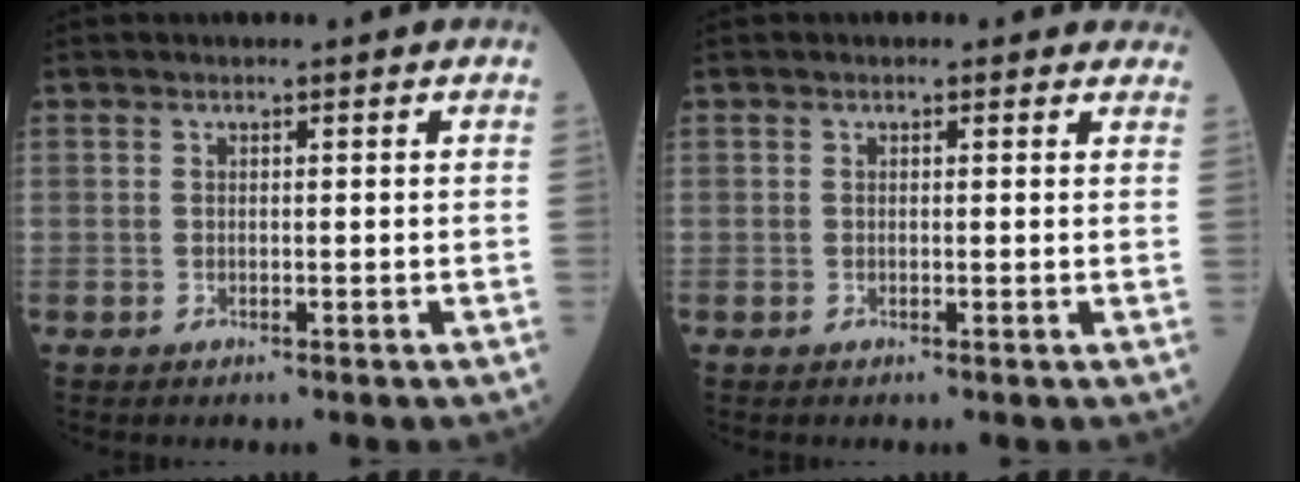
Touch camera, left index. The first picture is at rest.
{"total": 2.4, "force": [2.1, 1.1, 0.5], "torque": [0.006, 0.001, 0.005]}